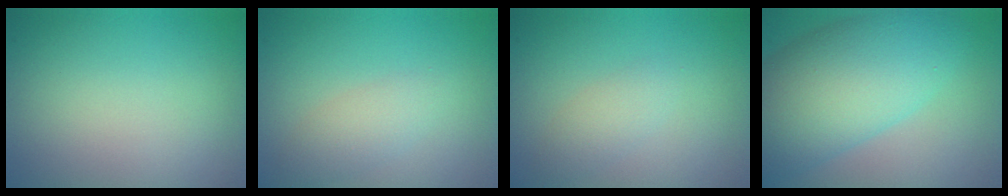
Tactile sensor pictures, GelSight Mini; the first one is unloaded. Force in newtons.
{"total": 2.1, "press": 2.1, "slide": 0.1}
{"total": 1.7, "press": 1.7, "slide": 0.0}
{"total": 9.4, "press": 9.4, "slide": 0.2}